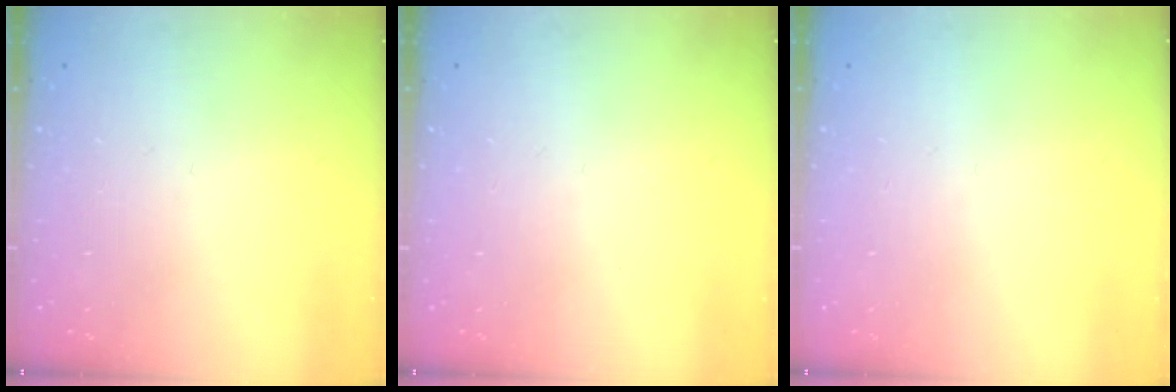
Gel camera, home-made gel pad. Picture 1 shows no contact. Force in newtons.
{"total": 0.0}
{"total": 0.0}